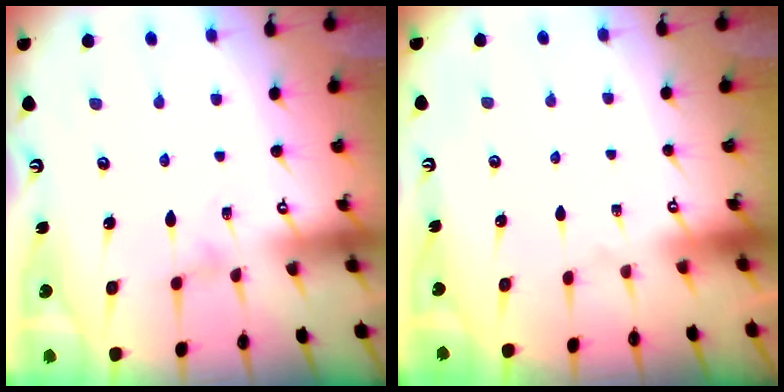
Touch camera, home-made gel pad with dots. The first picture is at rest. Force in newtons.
{"total": 0.0}